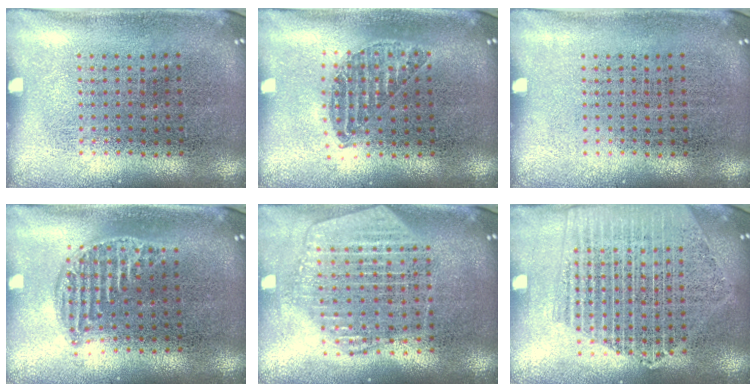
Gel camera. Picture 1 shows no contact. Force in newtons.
{"total": 1.1, "press": 1.0, "slide": 0.5}
{"total": 0.0}
{"total": 1.3, "press": 1.1, "slide": 0.6}
{"total": 2.0, "press": 1.8, "slide": 0.8}
{"total": 2.0, "press": 1.8, "slide": 0.9}